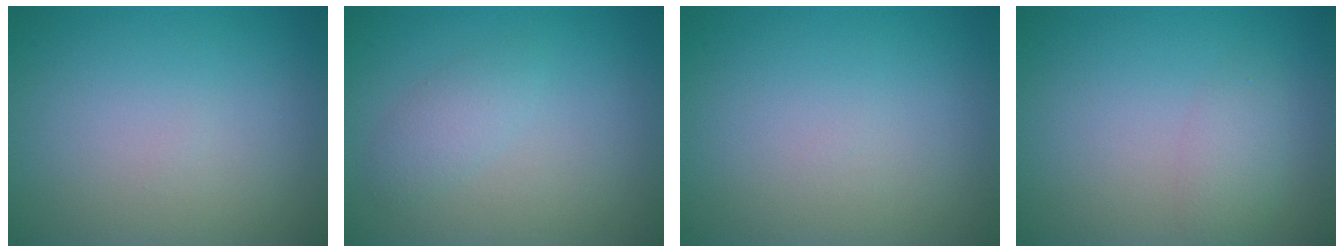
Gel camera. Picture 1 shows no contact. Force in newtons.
{"total": 1.6, "press": 1.6, "slide": 0.0}
{"total": 0.0}
{"total": 1.8, "press": 1.8, "slide": 0.1}